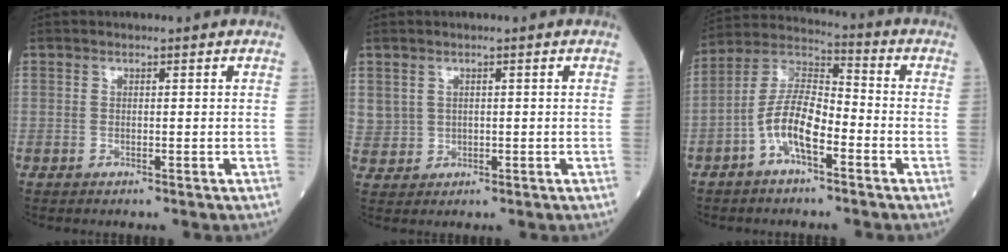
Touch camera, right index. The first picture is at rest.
{"total": 4.4, "force": [1.3, 4.1, 0.9], "torque": [-0.028, 0.008, 0.040]}
{"total": 9.8, "force": [-3.9, 3.3, 8.4], "torque": [-0.178, 0.020, -0.078]}